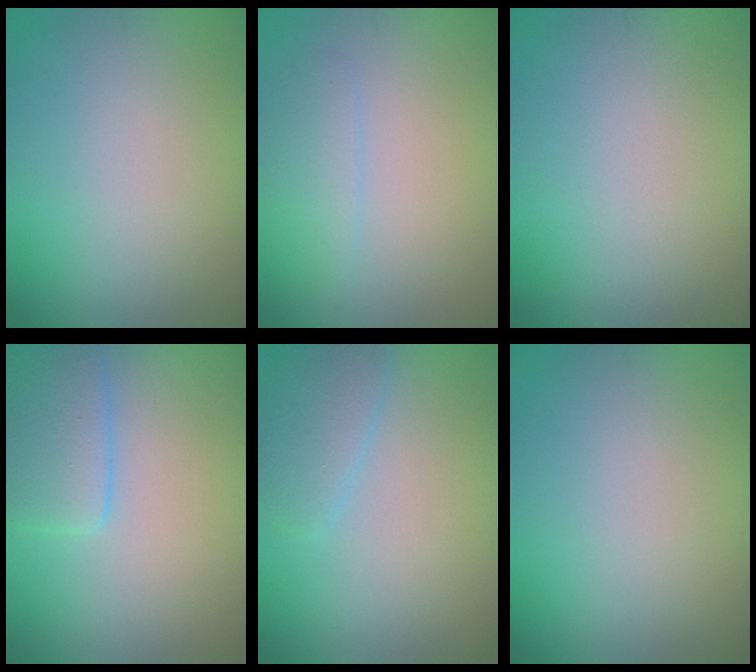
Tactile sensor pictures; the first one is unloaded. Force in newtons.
{"total": 1.6, "press": 1.6, "slide": 0.0}
{"total": 0.0}
{"total": 4.4, "press": 4.4, "slide": 0.2}
{"total": 2.4, "press": 2.4, "slide": 0.2}
{"total": 0.0}